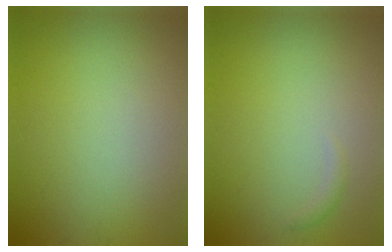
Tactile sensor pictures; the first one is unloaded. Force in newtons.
{"total": 0.6, "press": 0.6, "slide": 0.0}